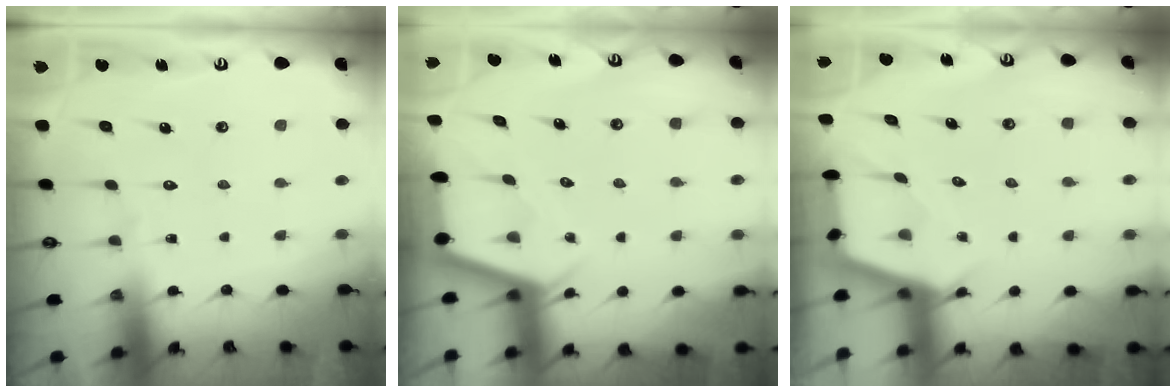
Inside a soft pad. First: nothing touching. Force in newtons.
{"total": 2.9, "press": 2.8, "slide": 0.4}
{"total": 2.7, "press": 2.7, "slide": 0.3}